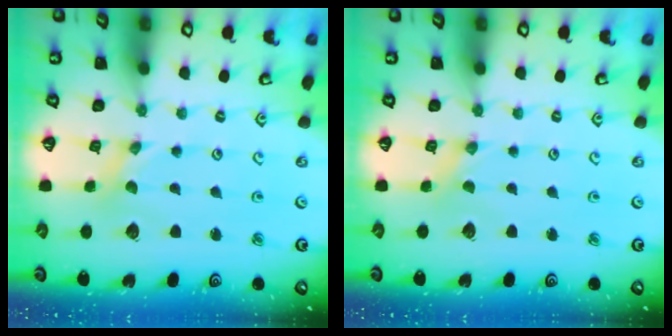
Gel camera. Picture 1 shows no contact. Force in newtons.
{"total": 0.5, "press": 0.5, "slide": 0.1}